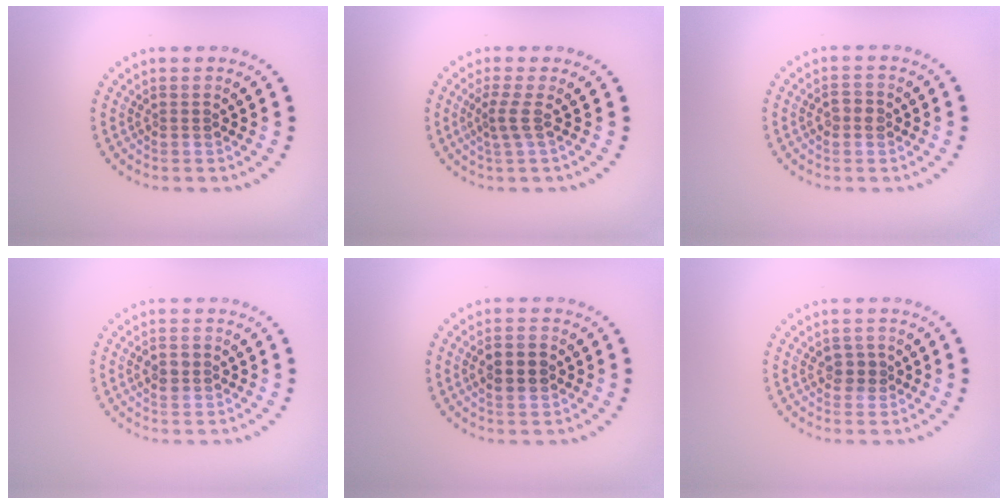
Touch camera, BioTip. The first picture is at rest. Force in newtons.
{"total": 1.8, "press": 1.2, "slide": 1.4}
{"total": 1.5, "press": 1.5, "slide": 0.1}
{"total": 2.1, "press": 2.1, "slide": 0.1}
{"total": 2.7, "press": 2.7, "slide": 0.2}
{"total": 1.4, "press": 1.2, "slide": 0.6}